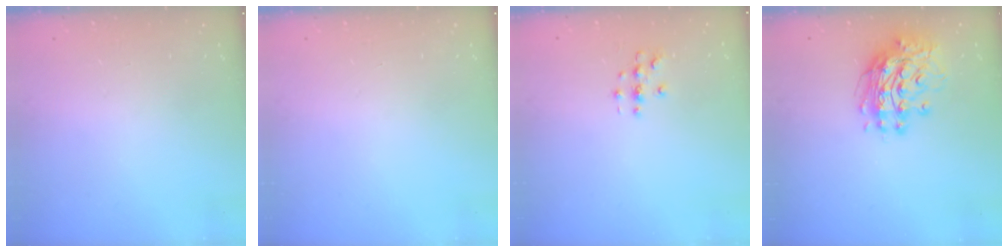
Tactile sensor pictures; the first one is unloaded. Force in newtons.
{"total": 0.0}
{"total": 2.9, "press": 2.9, "slide": 0.3}
{"total": 12.2, "press": 12.1, "slide": 1.3}